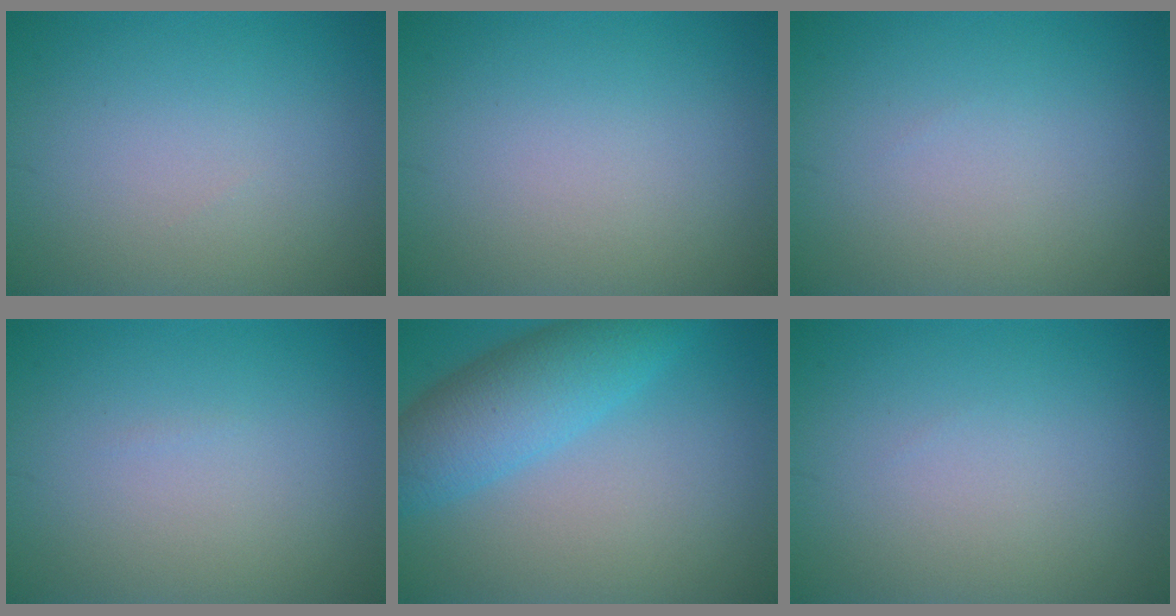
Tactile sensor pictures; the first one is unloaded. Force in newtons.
{"total": 0.0}
{"total": 0.0}
{"total": 0.0}
{"total": 6.3, "press": 6.3, "slide": 0.0}
{"total": 0.0}